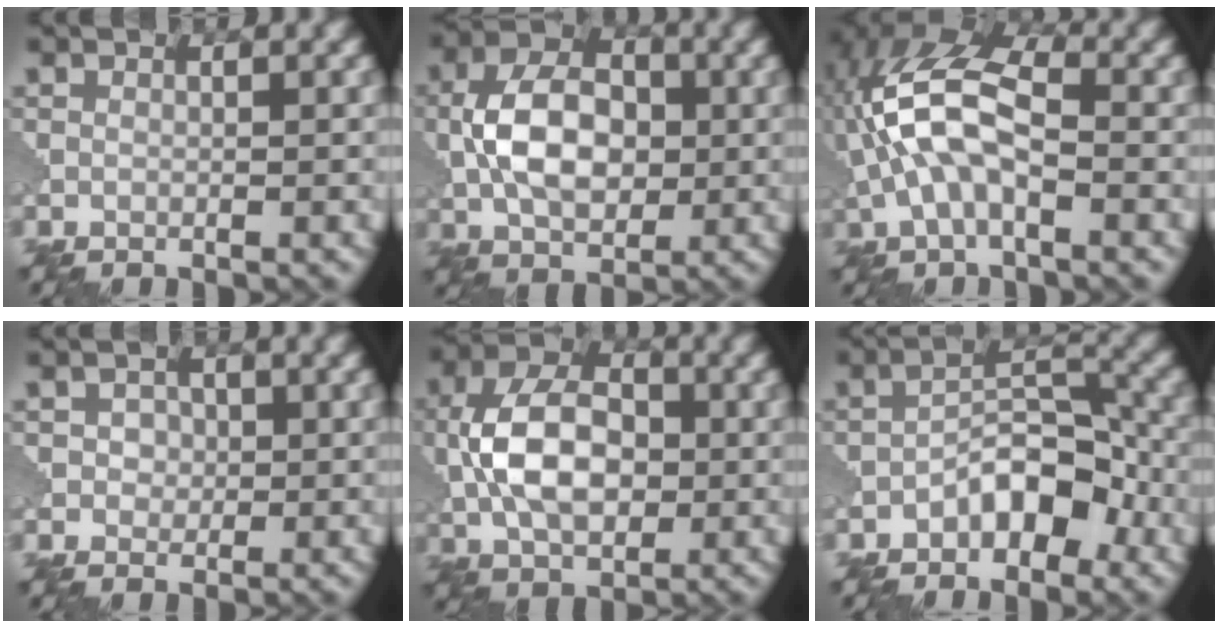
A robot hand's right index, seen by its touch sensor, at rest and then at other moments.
{"total": 7.5, "force": [-0.2, 4.8, 5.7], "torque": [-0.110, 0.008, -0.012]}
{"total": 9.7, "force": [-0.3, 4.9, 8.4], "torque": [-0.185, 0.031, -0.021]}
{"total": 1.6, "force": [0.1, 1.4, 0.6], "torque": [-0.001, -0.001, 0.000]}
{"total": 8.5, "force": [-0.3, 5.4, 6.6], "torque": [-0.130, 0.012, -0.015]}
{"total": 5.4, "force": [-2.6, 2.6, 3.9], "torque": [-0.052, 0.021, -0.046]}